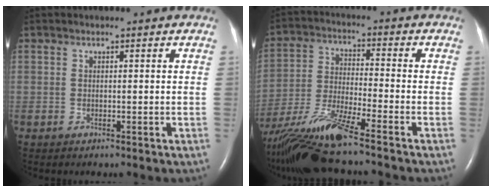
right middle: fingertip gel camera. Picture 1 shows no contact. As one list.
[{"total": 14.7, "force": [-11.7, -0.1, 9.0], "torque": [-0.196, -0.022, -0.222]}]